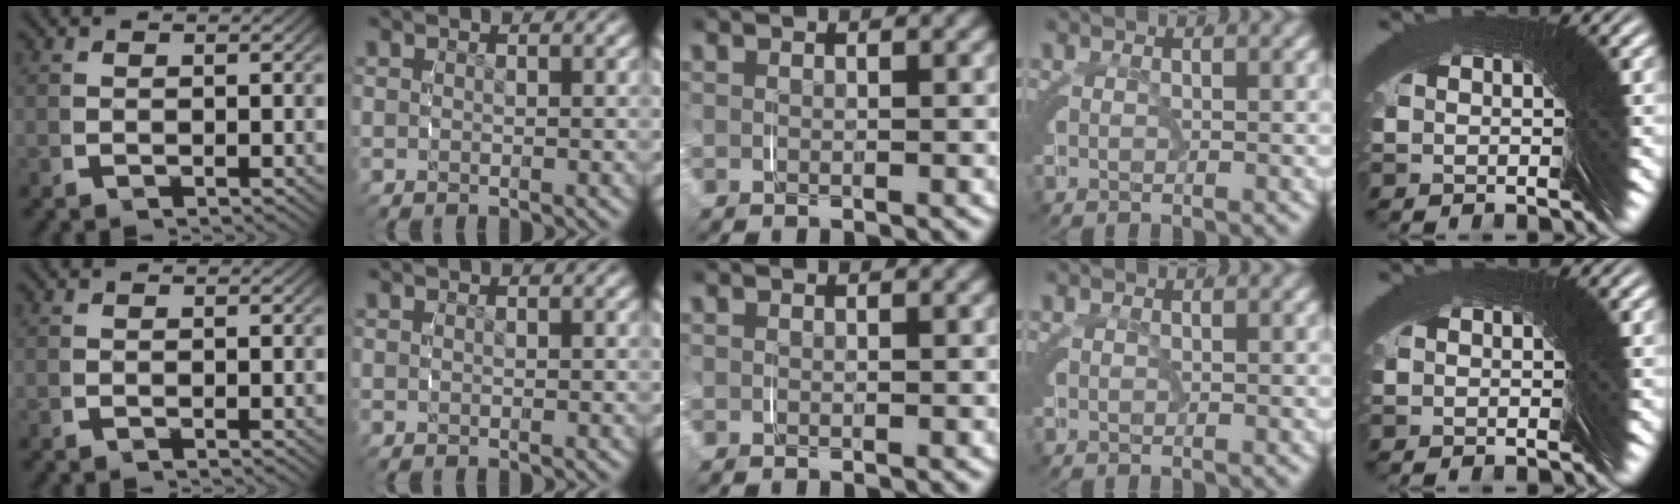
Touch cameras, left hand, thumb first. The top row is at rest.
{}